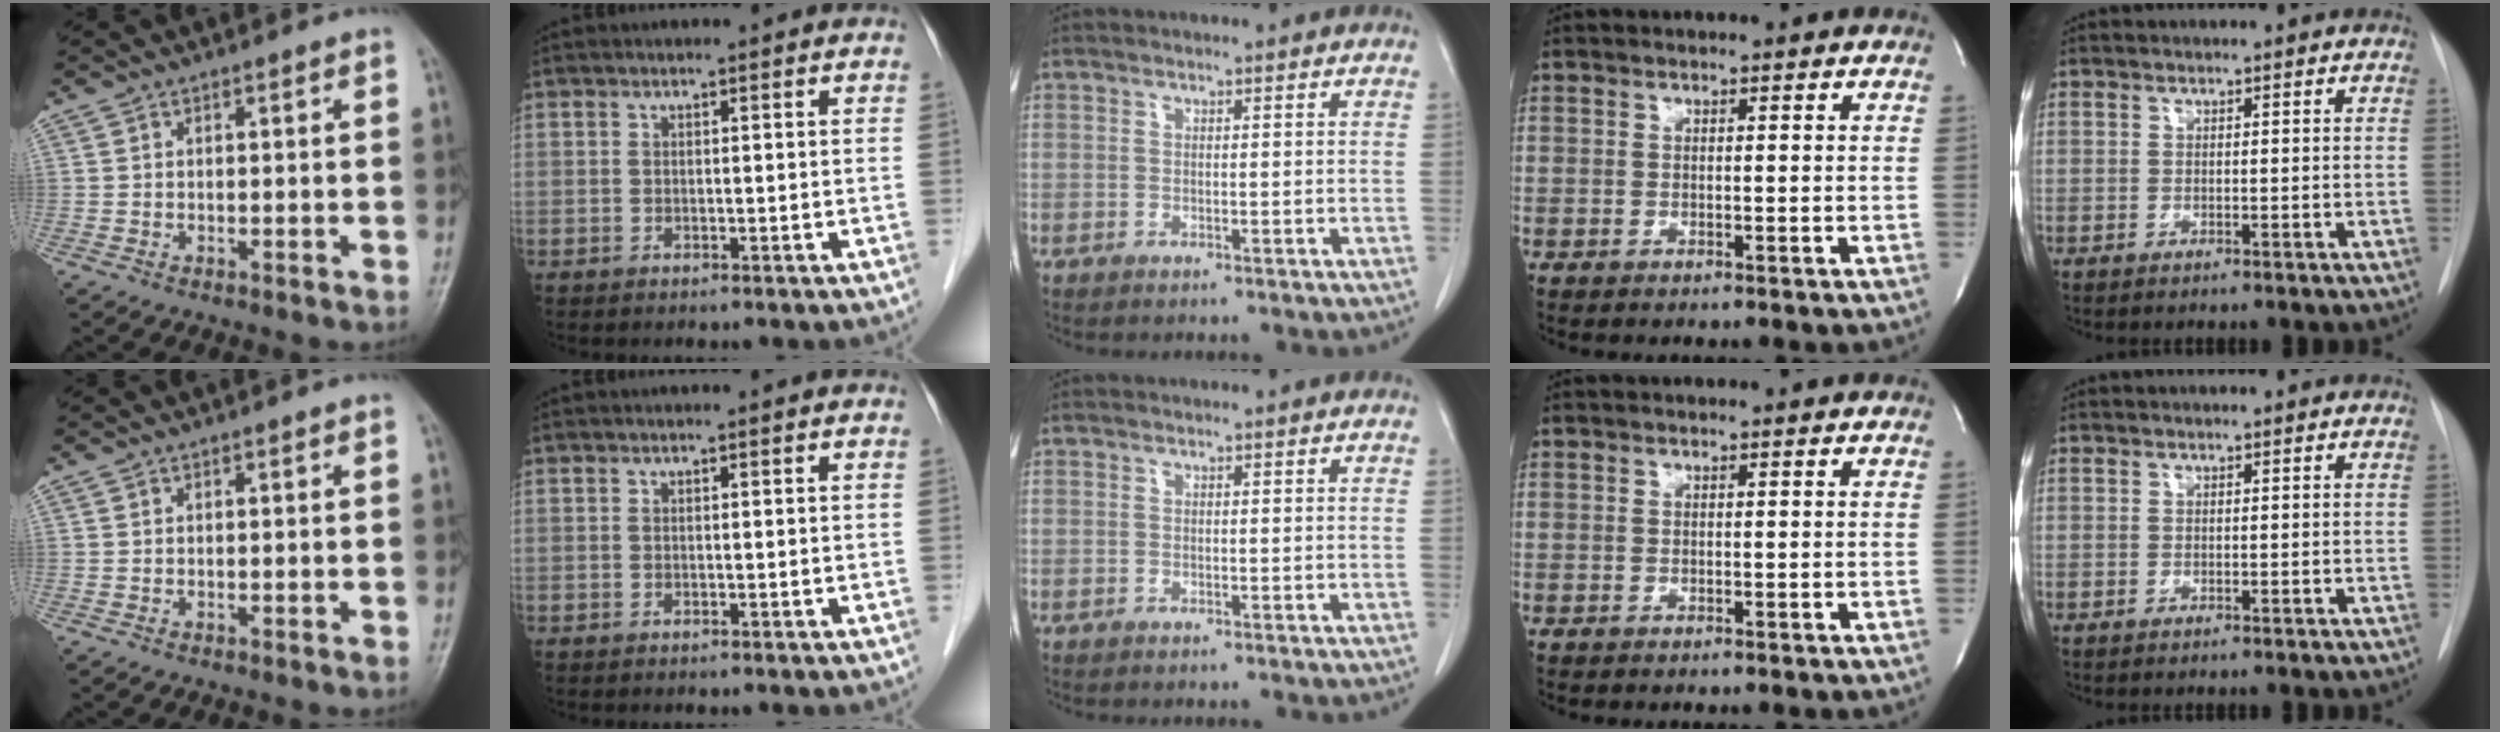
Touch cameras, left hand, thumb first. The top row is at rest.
{}